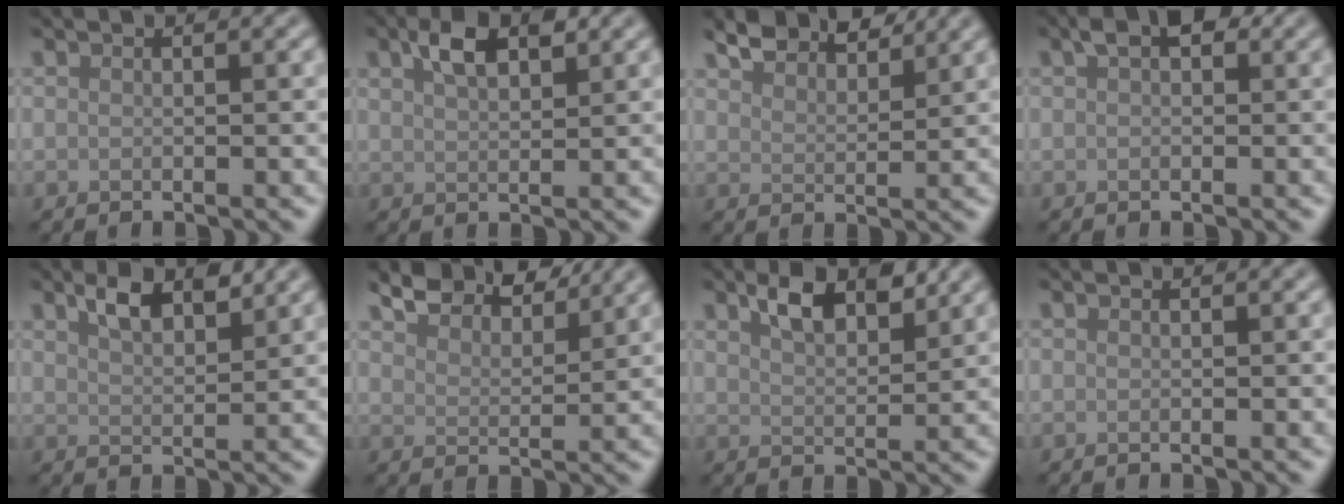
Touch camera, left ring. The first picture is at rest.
{"total": 3.5, "force": [1.9, 1.6, 2.4], "torque": [-0.048, 0.009, 0.035]}
{"total": 4.5, "force": [4.0, 1.2, 1.5], "torque": [-0.034, 0.007, 0.066]}
{"total": 2.2, "force": [1.0, 1.3, 1.5], "torque": [-0.016, 0.007, 0.010]}
{"total": 3.4, "force": [2.2, 1.3, 2.2], "torque": [-0.041, 0.004, 0.040]}
{"total": 6.0, "force": [5.4, 1.6, 2.1], "torque": [-0.048, 0.010, 0.077]}
{"total": 4.2, "force": [2.6, 1.9, 2.7], "torque": [-0.051, 0.003, 0.044]}
{"total": 0.0}